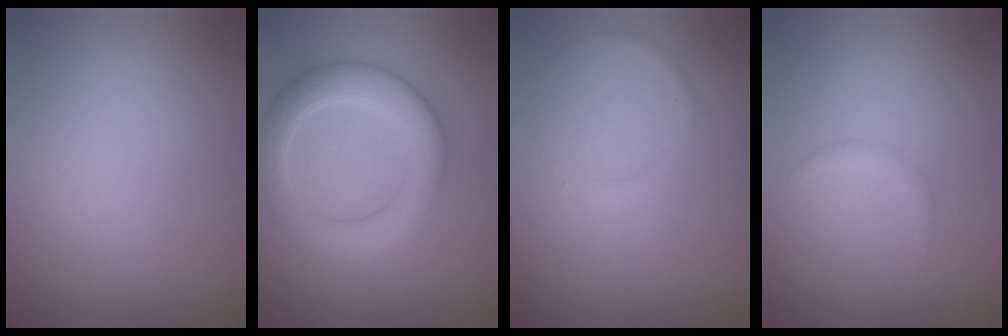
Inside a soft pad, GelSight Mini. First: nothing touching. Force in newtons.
{"total": 5.2, "press": 5.2, "slide": 0.3}
{"total": 0.6, "press": 0.6, "slide": 0.1}
{"total": 0.7, "press": 0.7, "slide": 0.1}